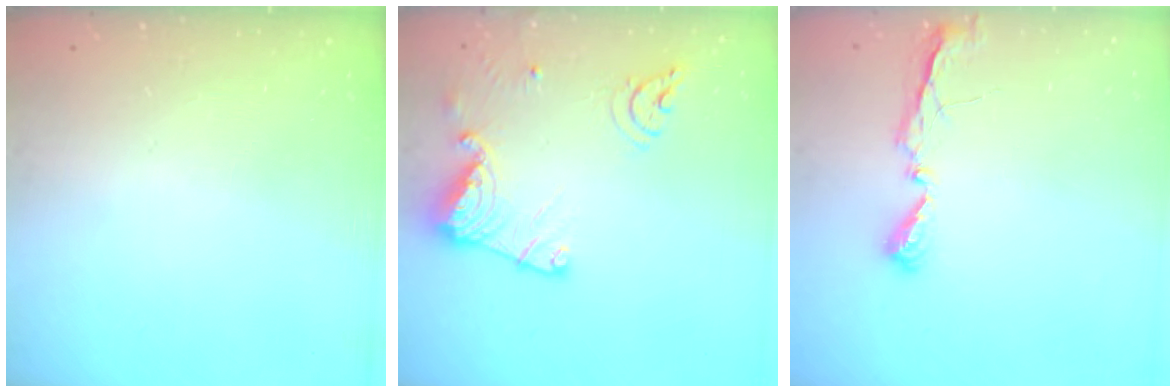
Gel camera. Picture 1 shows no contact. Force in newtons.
{"total": 15.2, "press": 15.1, "slide": 1.8}
{"total": 5.8, "press": 5.8, "slide": 0.3}